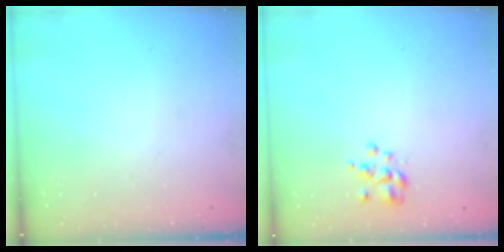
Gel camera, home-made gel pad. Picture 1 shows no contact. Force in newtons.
{"total": 2.0, "press": 1.9, "slide": 0.6}